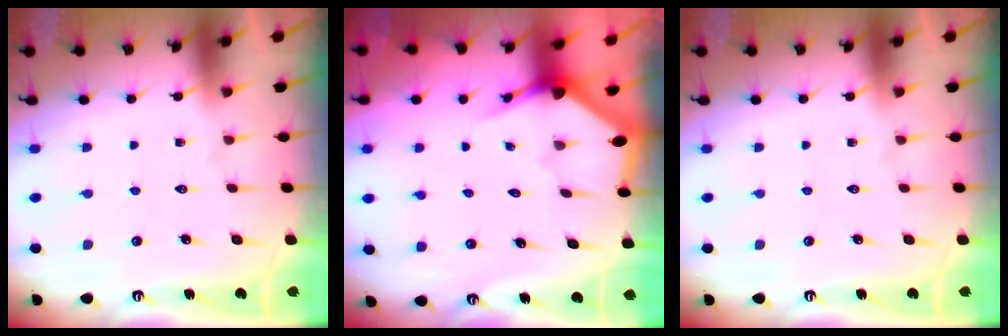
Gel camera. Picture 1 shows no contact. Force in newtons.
{"total": 3.0, "press": 3.0, "slide": 0.2}
{"total": 0.0}